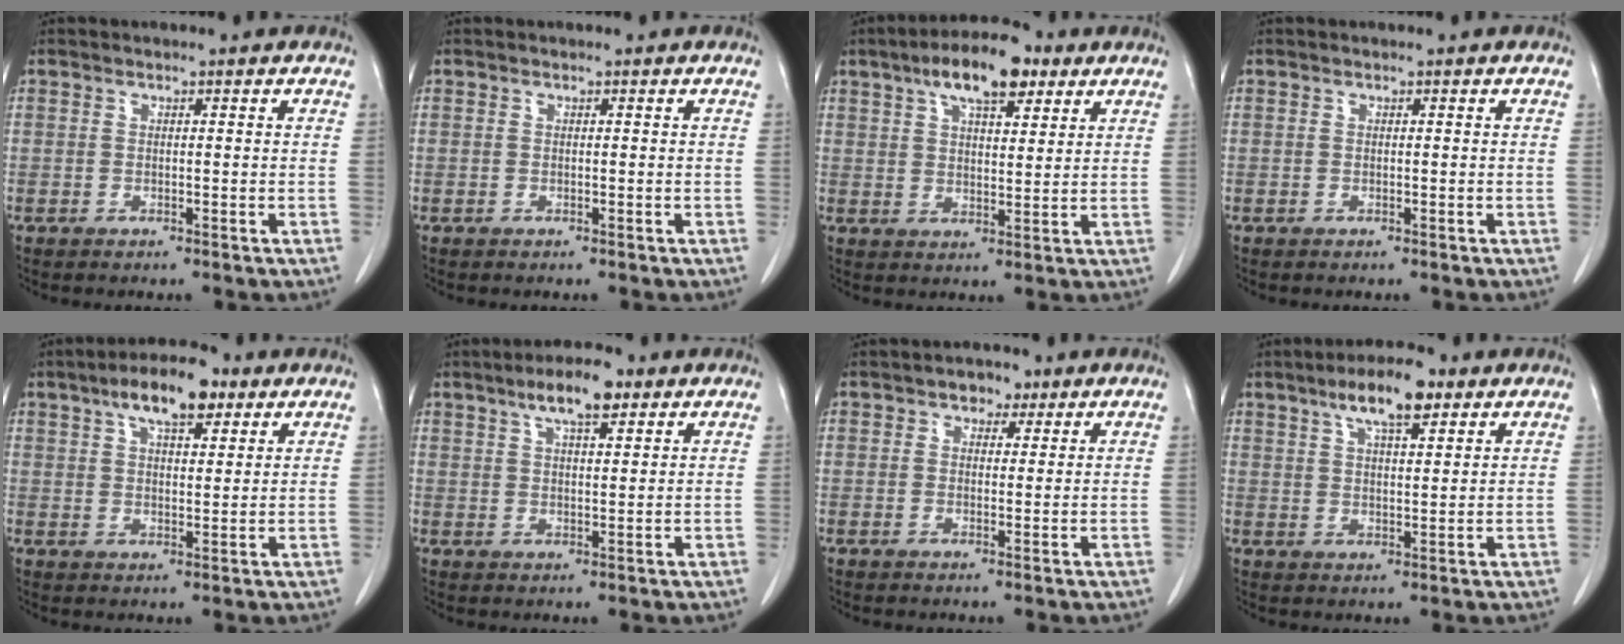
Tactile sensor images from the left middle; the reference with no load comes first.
{"total": 0.0}
{"total": 10.1, "force": [6.0, 3.5, 7.4], "torque": [-0.128, 0.021, 0.097]}
{"total": 0.0}
{"total": 8.8, "force": [5.2, 3.1, 6.4], "torque": [-0.112, 0.018, 0.085]}
{"total": 6.8, "force": [4.2, 1.7, 5.0], "torque": [-0.093, 0.010, 0.068]}
{"total": 2.9, "force": [1.7, 1.9, 1.4], "torque": [-0.022, 0.008, 0.024]}
{"total": 8.1, "force": [4.9, 2.0, 6.1], "torque": [-0.111, 0.012, 0.083]}